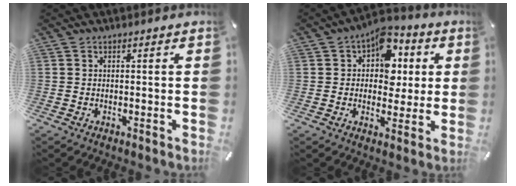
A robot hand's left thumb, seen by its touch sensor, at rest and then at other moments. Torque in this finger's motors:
{"motor_torque": [1.59, 1.70, 0.84, -0.82, 0.32]}